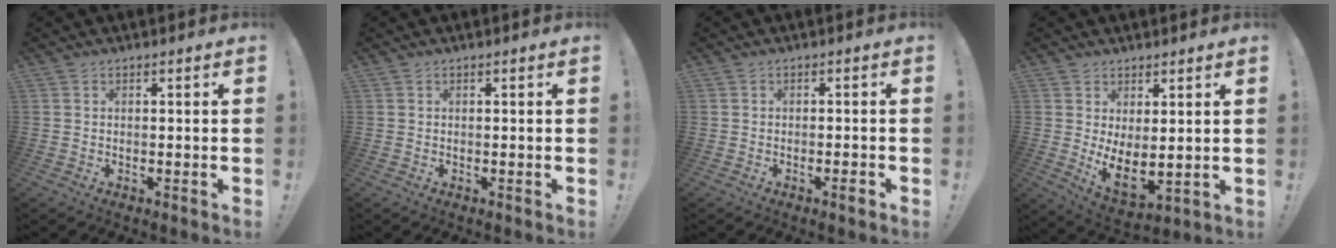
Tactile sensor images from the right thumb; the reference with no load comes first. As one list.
[{"total": 0.0}, {"total": 2.3, "force": [-1.2, 0.2, 2.0], "torque": [-0.034, 0.002, -0.020]}, {"total": 6.7, "force": [2.5, 3.0, 5.4], "torque": [-0.074, -0.041, 0.054]}]